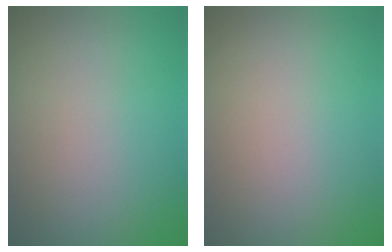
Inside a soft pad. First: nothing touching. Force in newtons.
{"total": 0.0}